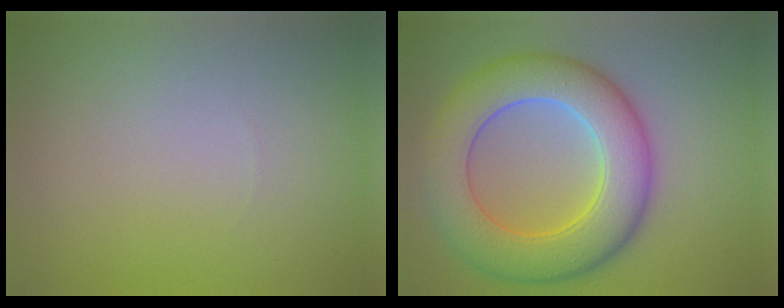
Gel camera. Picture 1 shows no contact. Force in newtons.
{"total": 9.3, "press": 9.3, "slide": 0.4}